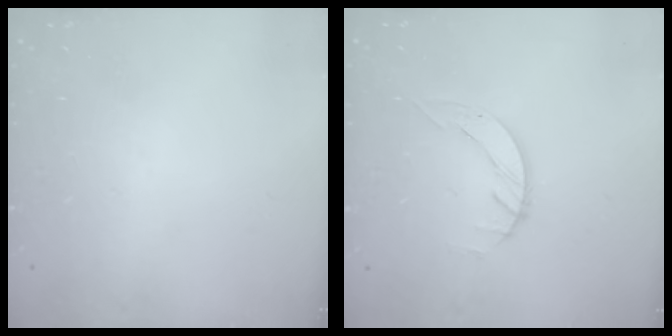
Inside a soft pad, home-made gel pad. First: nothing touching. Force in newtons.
{"total": 2.9, "press": 2.8, "slide": 0.3}